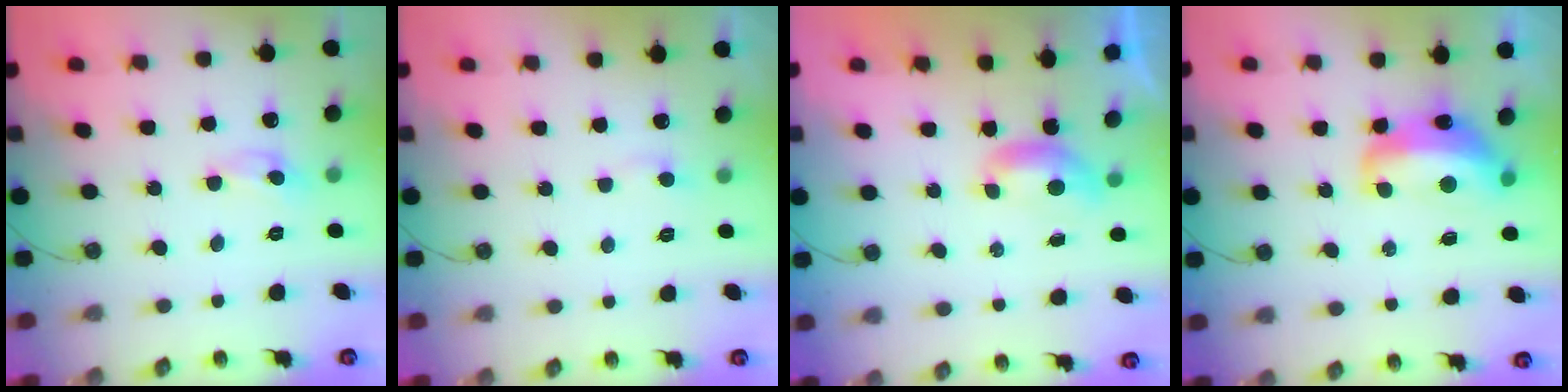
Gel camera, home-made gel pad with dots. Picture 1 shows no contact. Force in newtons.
{"total": 0.7, "press": 0.3, "slide": 0.6}
{"total": 1.7, "press": 1.6, "slide": 0.4}
{"total": 7.9, "press": 7.8, "slide": 1.2}